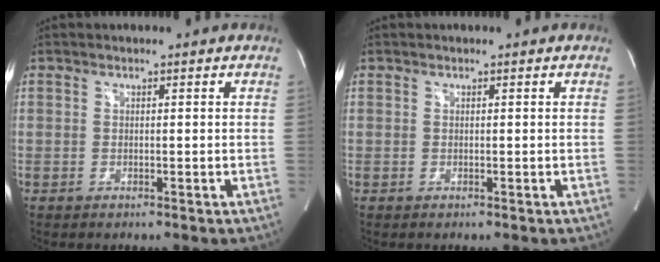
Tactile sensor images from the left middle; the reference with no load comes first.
{"total": 0.0}